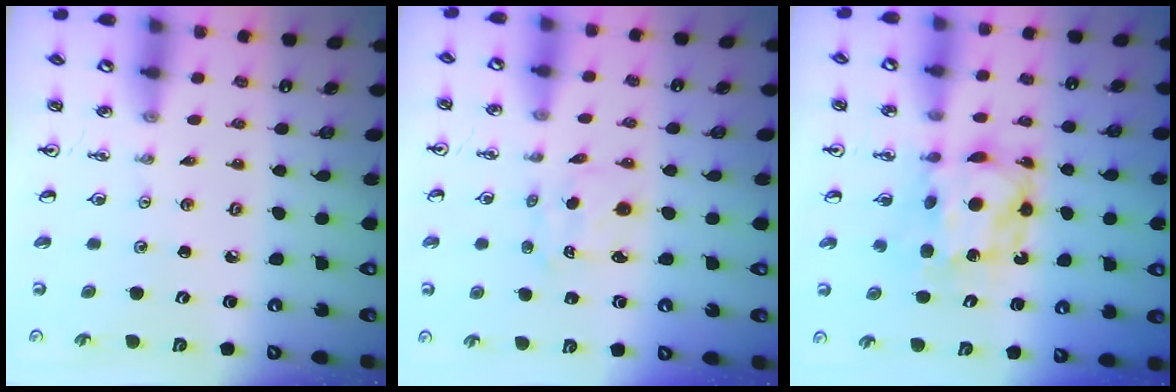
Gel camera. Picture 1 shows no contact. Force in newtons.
{"total": 2.4, "press": 2.4, "slide": 0.3}
{"total": 6.3, "press": 6.3, "slide": 0.5}